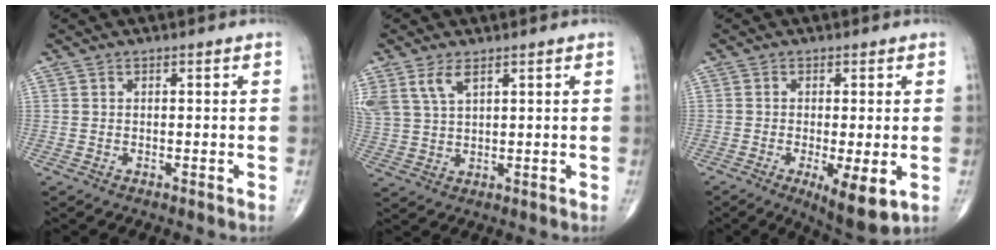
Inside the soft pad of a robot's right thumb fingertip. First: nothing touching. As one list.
[{"total": 6.2, "force": [3.4, 2.9, 4.3], "torque": [-0.098, -0.003, 0.077]}, {"total": 8.3, "force": [-2.4, 2.2, 7.7], "torque": [-0.118, -0.023, -0.035]}]